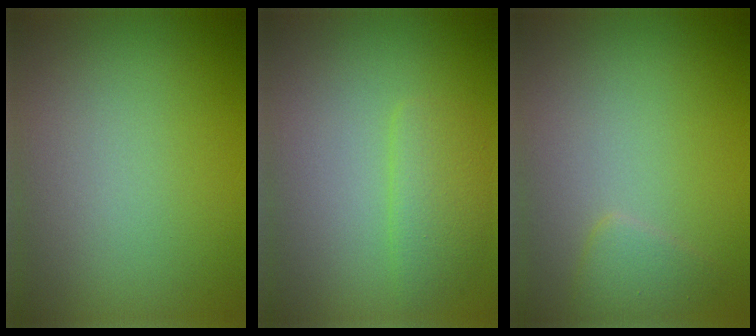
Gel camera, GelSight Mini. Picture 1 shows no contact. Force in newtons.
{"total": 2.3, "press": 2.3, "slide": 0.1}
{"total": 1.5, "press": 1.5, "slide": 0.1}